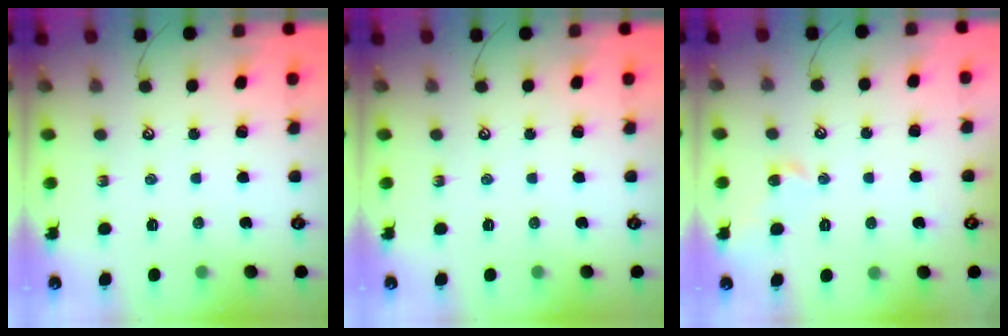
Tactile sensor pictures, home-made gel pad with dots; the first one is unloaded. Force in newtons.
{"total": 0.0}
{"total": 1.6, "press": 1.5, "slide": 0.6}